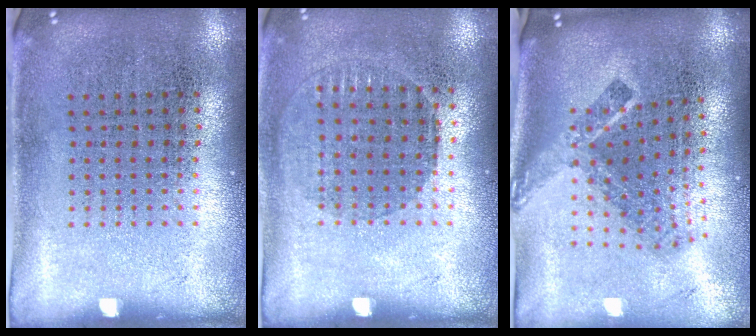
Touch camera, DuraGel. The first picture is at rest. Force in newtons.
{"total": 0.9, "press": 0.9, "slide": 0.3}
{"total": 2.2, "press": 1.5, "slide": 1.7}